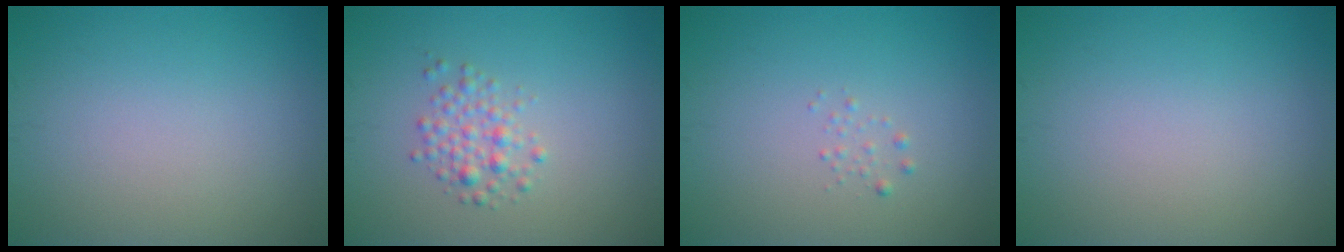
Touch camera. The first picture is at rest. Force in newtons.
{"total": 2.1, "press": 2.1, "slide": 0.1}
{"total": 0.6, "press": 0.6, "slide": 0.0}
{"total": 0.0}